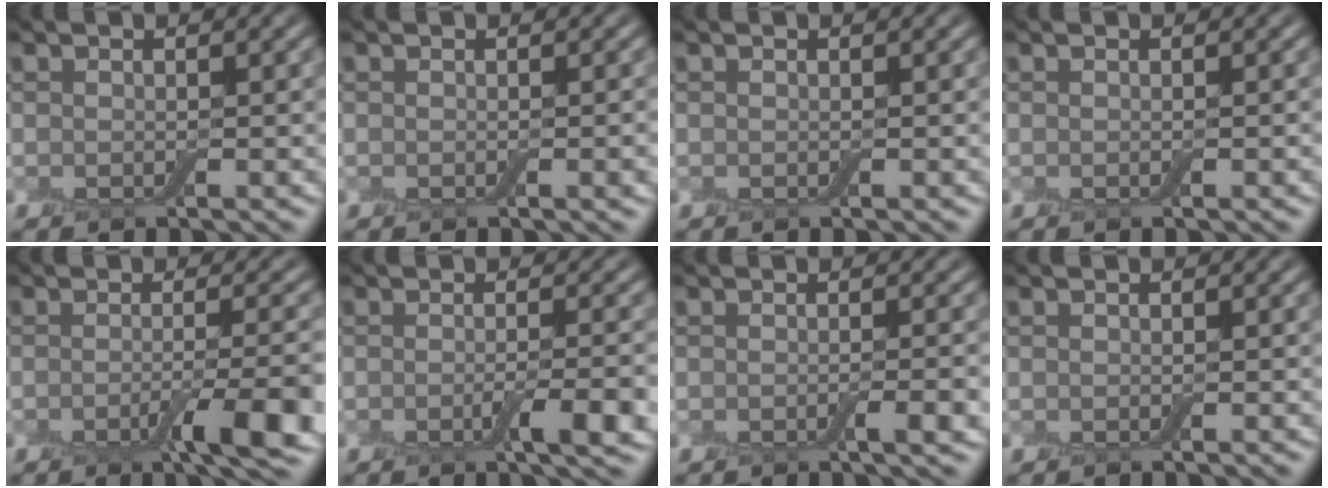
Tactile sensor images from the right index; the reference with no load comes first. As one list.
[{"total": 1.3, "force": [-0.2, 0.4, 1.2], "torque": [-0.012, -0.002, -0.005]}, {"total": 0.0}, {"total": 0.0}, {"total": 5.5, "force": [-2.6, 0.8, 4.8], "torque": [-0.078, -0.007, -0.039]}, {"total": 3.4, "force": [-1.5, 0.6, 3.0], "torque": [-0.051, -0.008, -0.023]}, {"total": 1.8, "force": [-0.8, 0.3, 1.6], "torque": [-0.024, -0.006, -0.011]}, {"total": 0.0}]